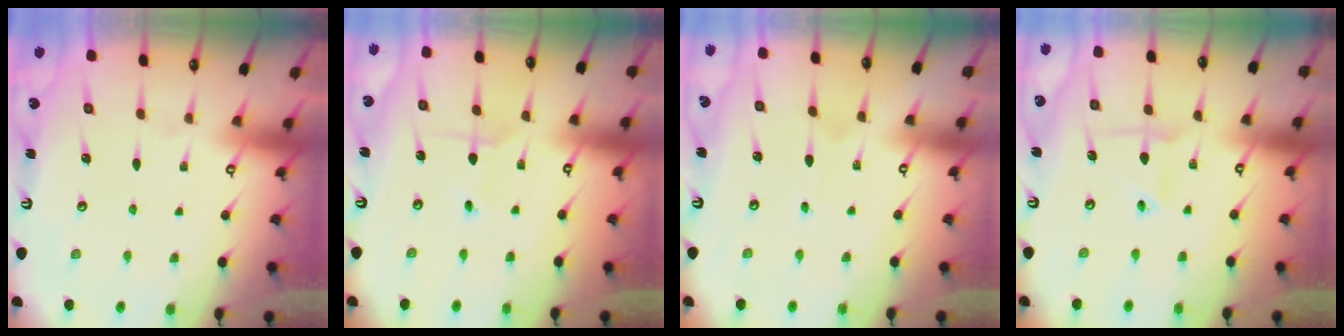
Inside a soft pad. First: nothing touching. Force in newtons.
{"total": 2.9, "press": 2.9, "slide": 0.3}
{"total": 2.5, "press": 2.5, "slide": 0.3}
{"total": 3.2, "press": 3.2, "slide": 0.2}